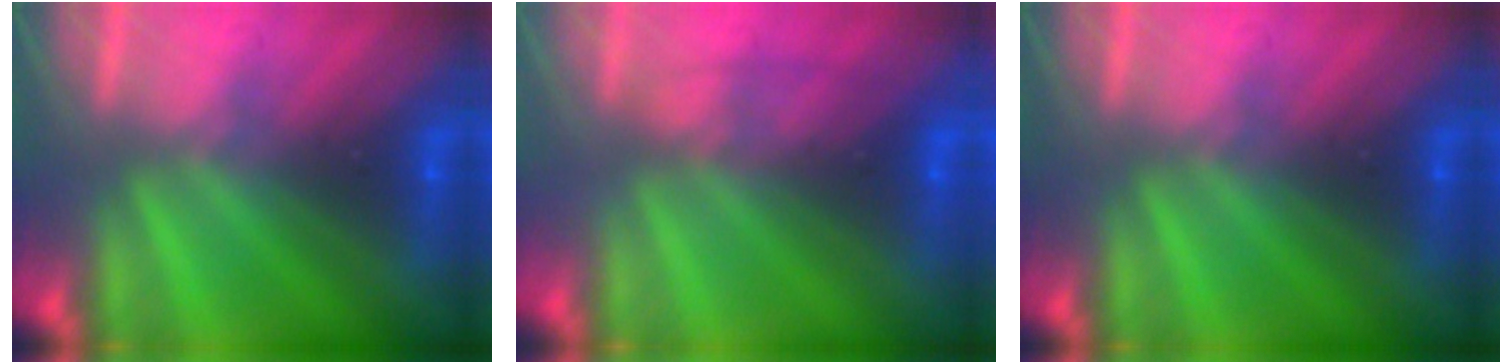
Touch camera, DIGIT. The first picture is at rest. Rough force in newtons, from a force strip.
{"total": 1.6}
{"total": 0.0}